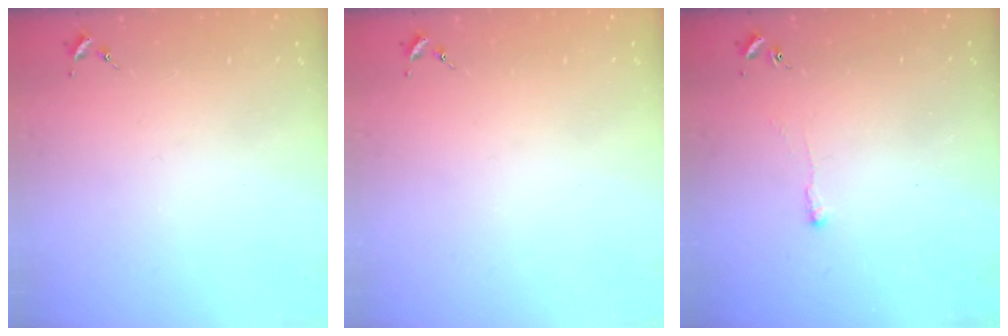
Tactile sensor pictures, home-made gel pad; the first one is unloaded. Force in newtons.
{"total": 0.0}
{"total": 2.5, "press": 2.5, "slide": 0.5}